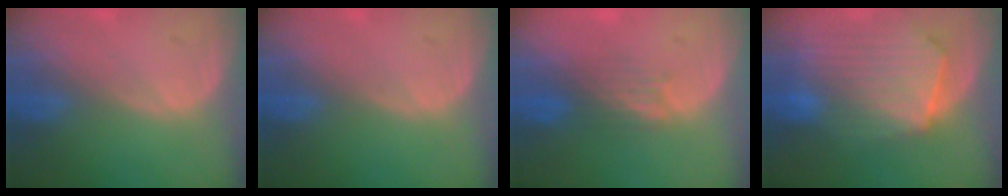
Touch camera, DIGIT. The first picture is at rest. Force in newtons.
{"total": 0.0}
{"total": 3.8, "press": 3.1, "slide": 2.1}
{"total": 10.8, "press": 9.5, "slide": 5.2}